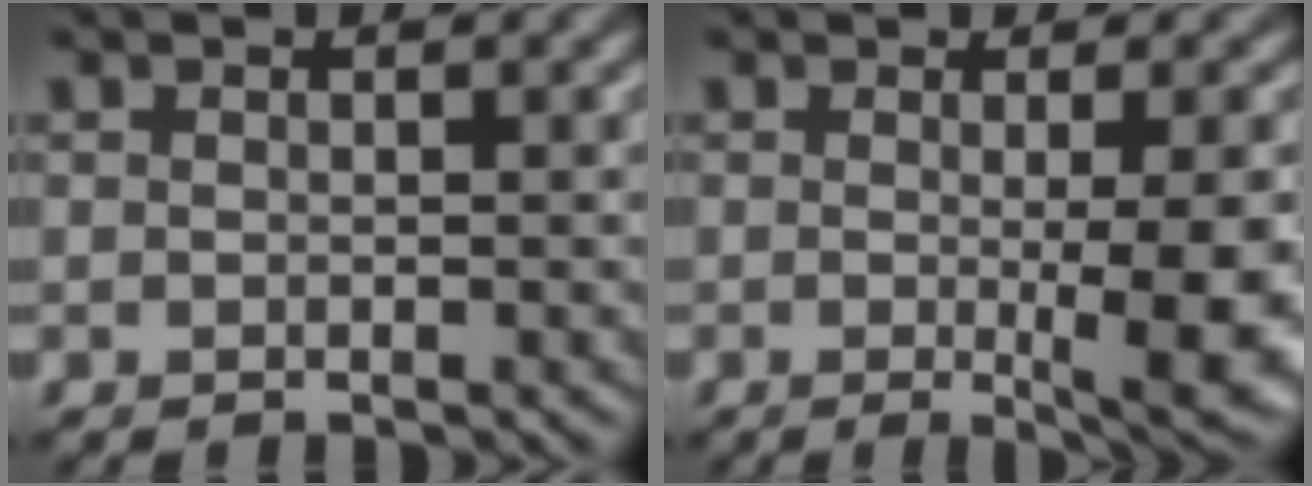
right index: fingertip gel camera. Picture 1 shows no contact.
{"total": 7.7, "force": [-1.0, 1.5, 7.5], "torque": [-0.096, -0.016, -0.007]}